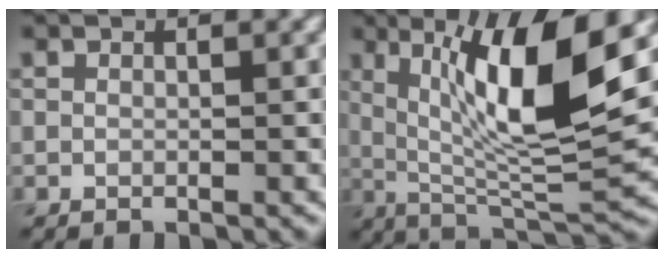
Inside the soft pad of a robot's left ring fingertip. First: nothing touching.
{"total": 11.4, "force": [3.0, 2.4, 10.7], "torque": [-0.170, -0.009, 0.060]}